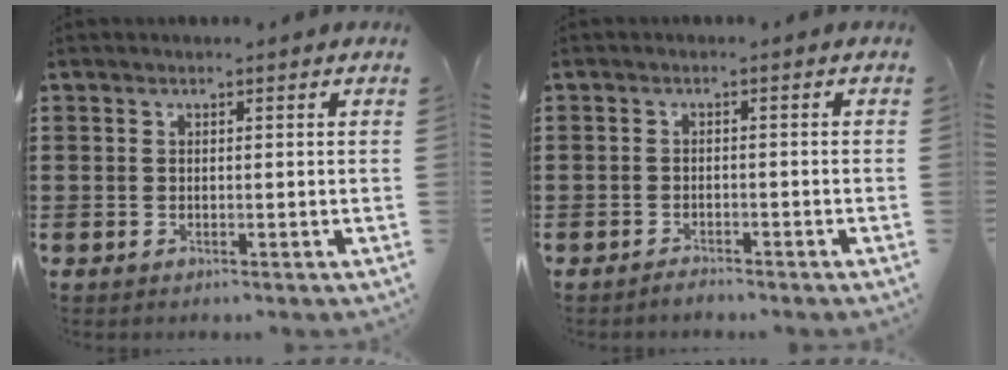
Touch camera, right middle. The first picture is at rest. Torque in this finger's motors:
{"motor_torque": [0.08, -0.03, -0.05, -0.04]}